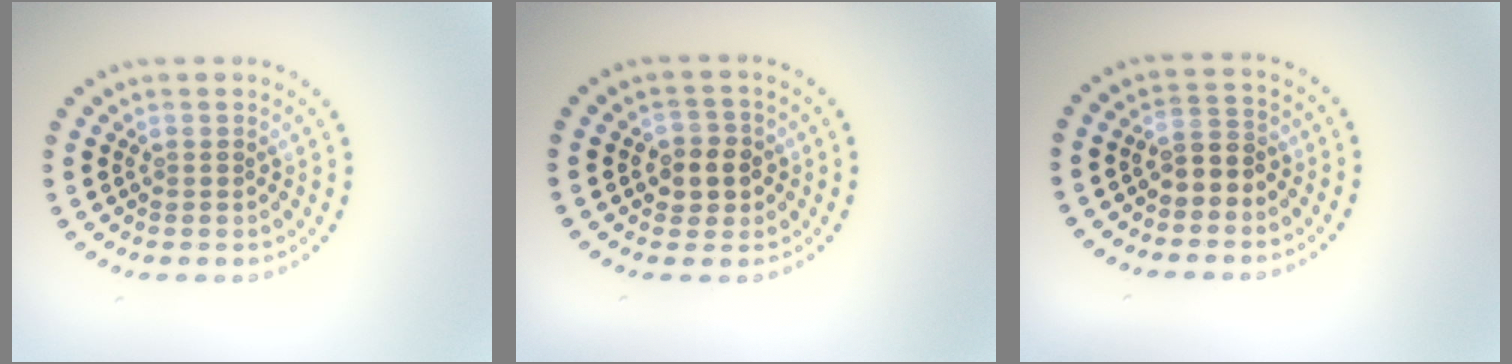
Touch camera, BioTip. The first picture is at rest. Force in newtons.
{"total": 2.7, "press": 2.6, "slide": 0.6}
{"total": 2.4, "press": 2.2, "slide": 1.0}